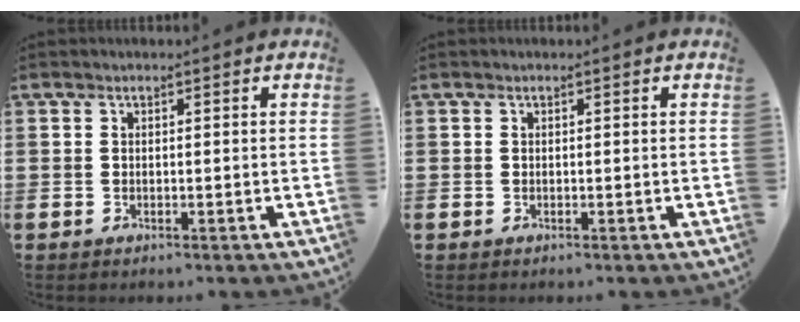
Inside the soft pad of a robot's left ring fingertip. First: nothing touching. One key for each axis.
{"total": 0.0}